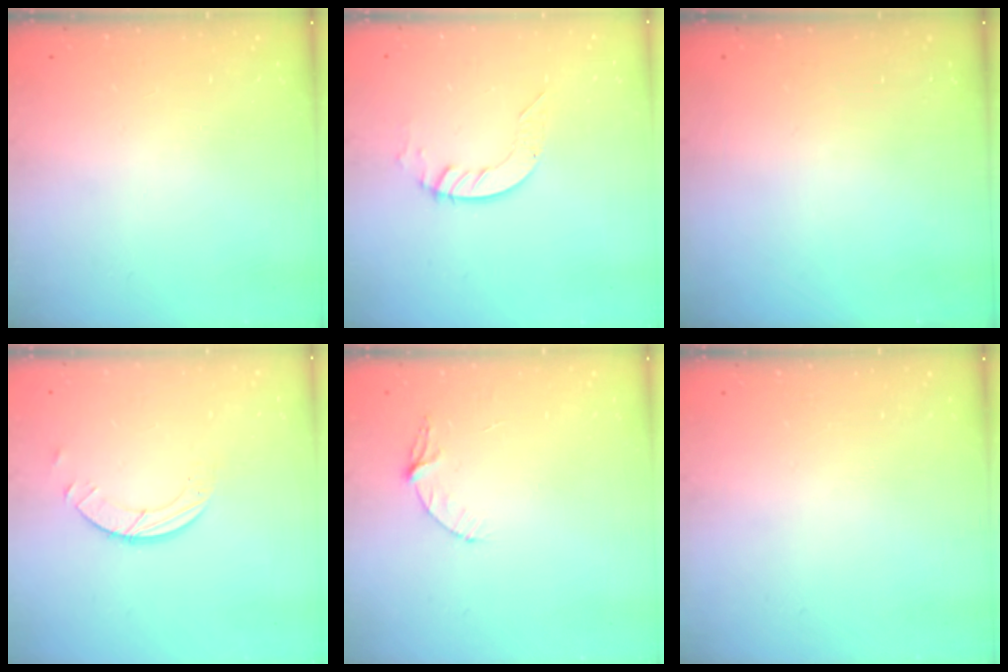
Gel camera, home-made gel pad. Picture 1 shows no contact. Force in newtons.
{"total": 4.0, "press": 4.0, "slide": 0.2}
{"total": 0.0}
{"total": 4.0, "press": 4.0, "slide": 0.4}
{"total": 4.7, "press": 4.7, "slide": 0.4}
{"total": 0.0}